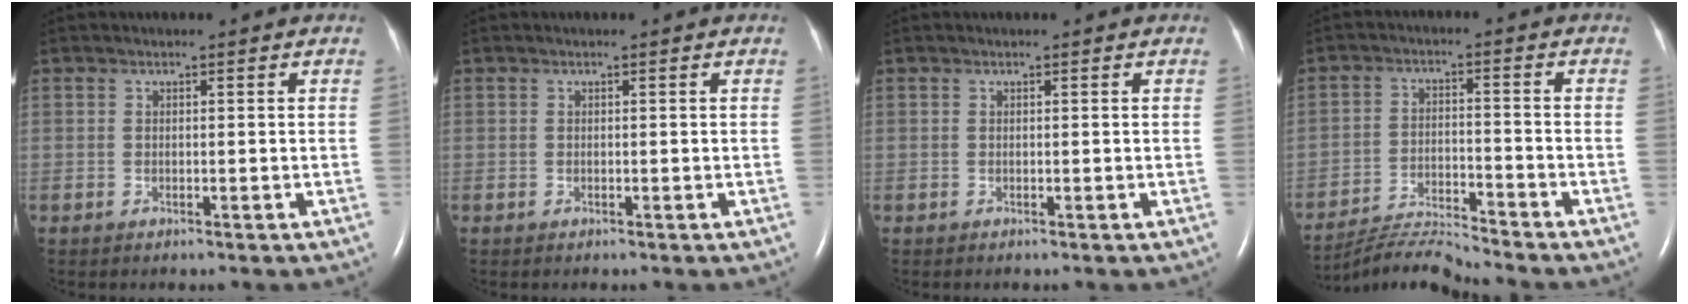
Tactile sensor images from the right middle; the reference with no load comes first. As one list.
[{"total": 0.0}, {"total": 0.0}, {"total": 7.6, "force": [-7.4, -1.9, 0.3], "torque": [-0.009, -0.005, -0.136]}]